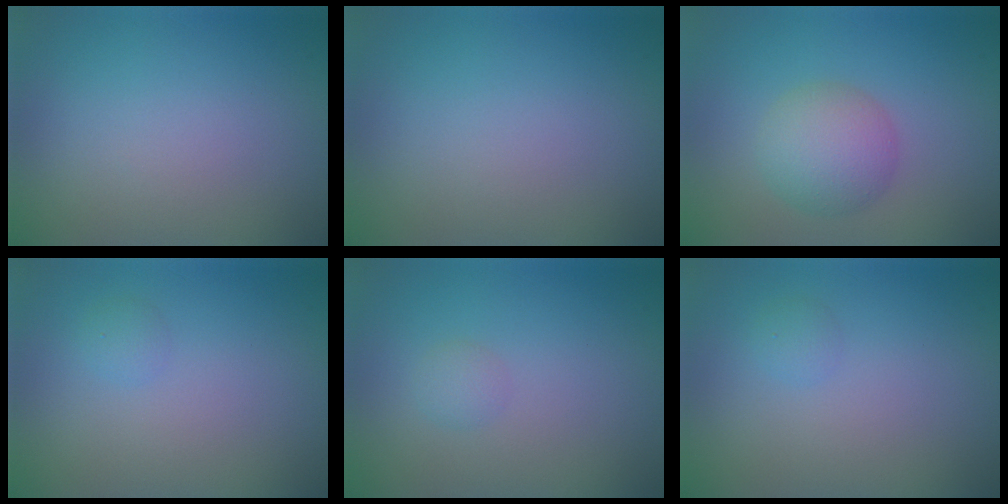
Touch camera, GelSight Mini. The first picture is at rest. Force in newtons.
{"total": 0.0}
{"total": 4.3, "press": 4.3, "slide": 0.1}
{"total": 0.8, "press": 0.8, "slide": 0.0}
{"total": 1.0, "press": 1.0, "slide": 0.1}
{"total": 0.8, "press": 0.8, "slide": 0.0}